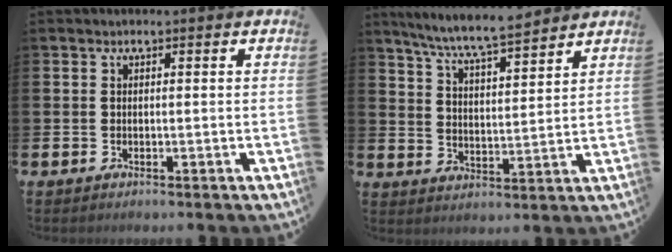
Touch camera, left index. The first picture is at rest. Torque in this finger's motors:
{"motor_torque": [1.02, -1.12, 0.46, 0.21]}